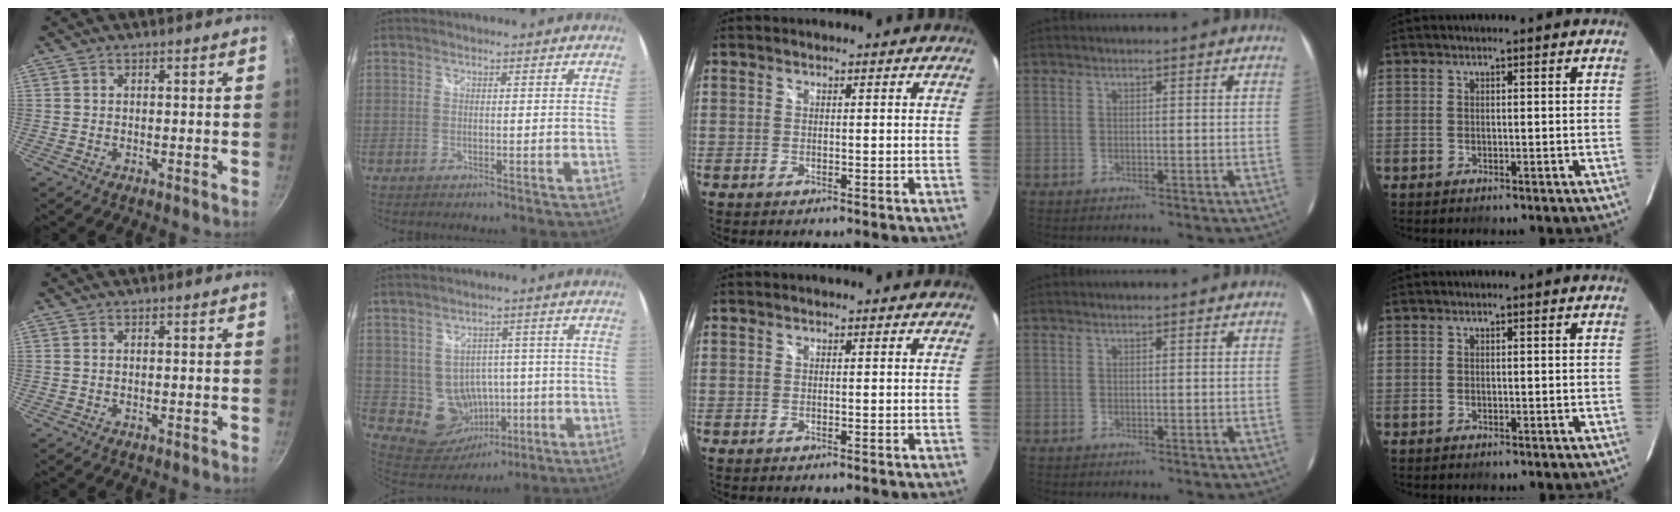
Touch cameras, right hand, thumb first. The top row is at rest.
{"index": {"total": 10.0, "force": [-1.4, 9.3, 3.3], "torque": [-0.079, 0.011, 0.006]}}